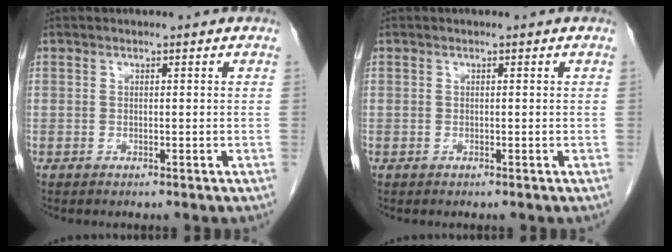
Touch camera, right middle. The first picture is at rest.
{"total": 0.0}